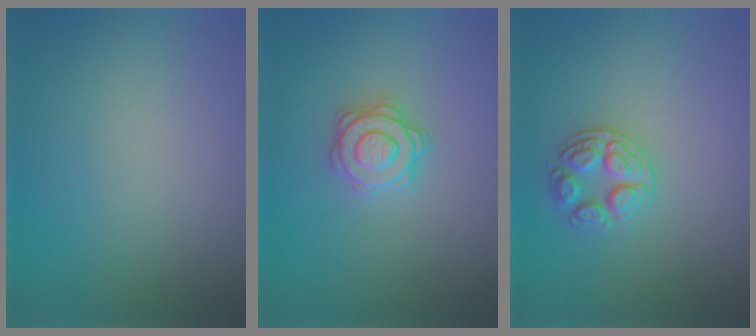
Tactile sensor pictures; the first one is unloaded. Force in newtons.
{"total": 2.9, "press": 2.8, "slide": 0.6}
{"total": 2.6, "press": 2.6, "slide": 0.6}